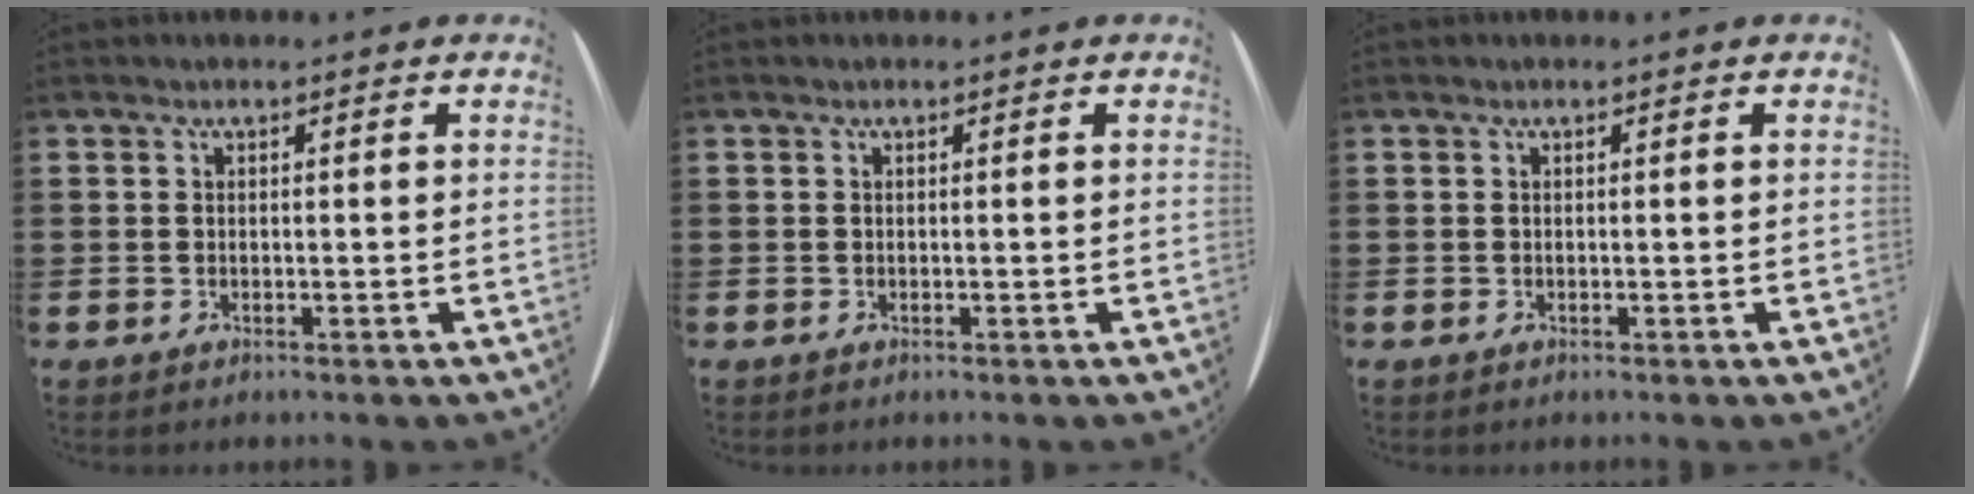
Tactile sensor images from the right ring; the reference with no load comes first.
{"total": 0.0}
{"total": 0.0}